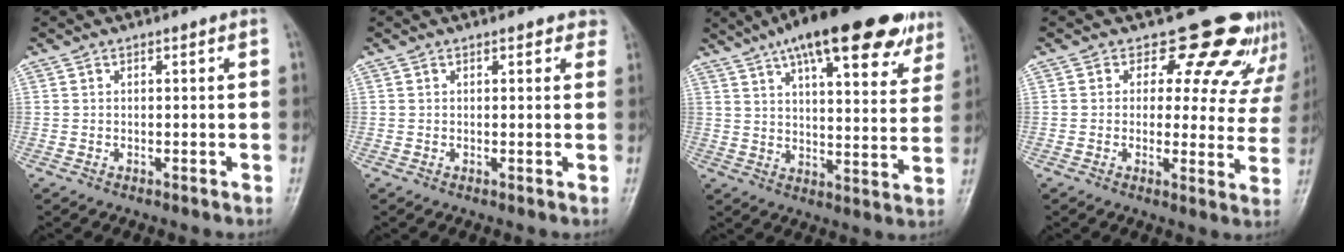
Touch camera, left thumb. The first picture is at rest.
{"total": 2.2, "force": [1.7, 1.1, 0.8], "torque": [0.016, -0.002, 0.009]}
{"total": 24.8, "force": [15.8, 8.1, 17.3], "torque": [-0.226, -0.013, 0.223]}
{"total": 14.5, "force": [12.4, 6.9, 3.0], "torque": [0.027, -0.078, 0.119]}